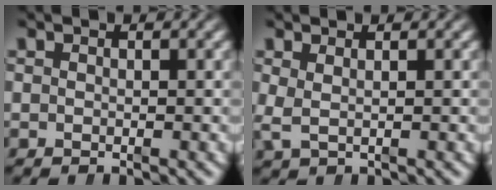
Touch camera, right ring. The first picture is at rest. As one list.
[{"total": 1.4, "force": [0.5, 0.5, 1.2], "torque": [-0.031, -0.012, 0.019]}]